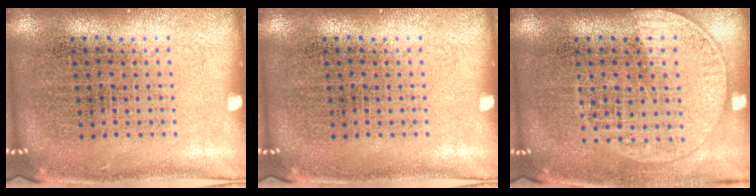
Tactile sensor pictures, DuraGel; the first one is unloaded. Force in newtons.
{"total": 0.0}
{"total": 1.3, "press": 1.2, "slide": 0.5}